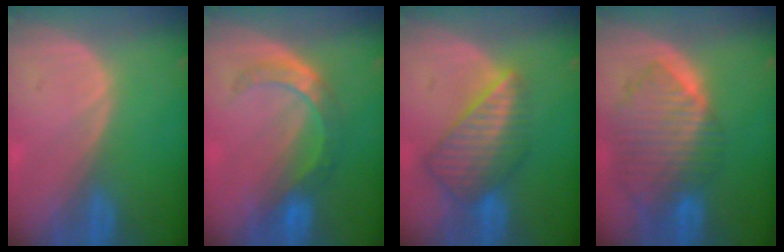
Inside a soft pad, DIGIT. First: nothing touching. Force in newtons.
{"total": 5.6, "press": 5.5, "slide": 0.7}
{"total": 8.7, "press": 7.6, "slide": 4.3}
{"total": 10.2, "press": 8.8, "slide": 5.1}